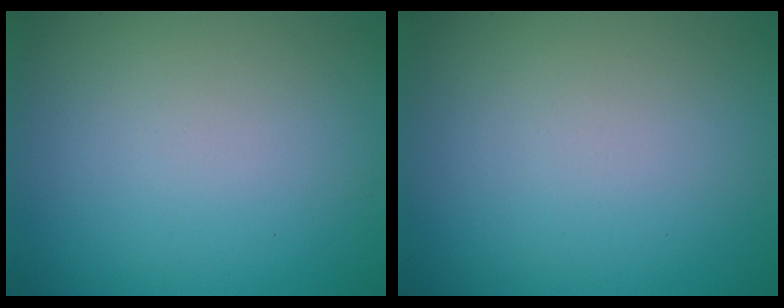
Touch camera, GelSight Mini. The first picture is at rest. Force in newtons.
{"total": 0.0}